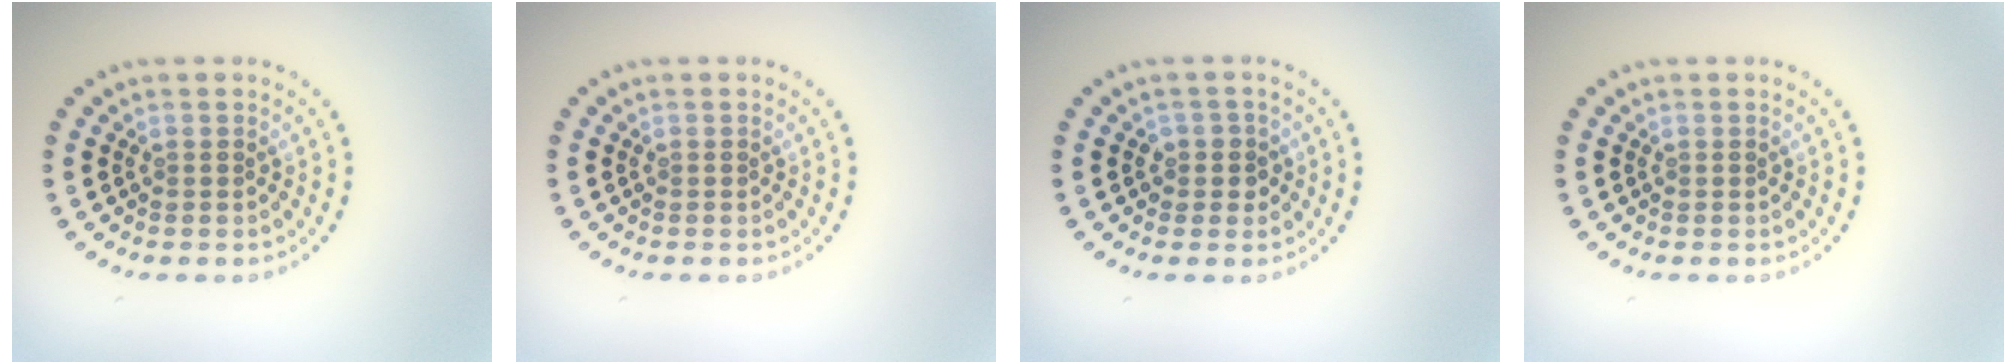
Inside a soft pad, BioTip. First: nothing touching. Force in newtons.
{"total": 0.0}
{"total": 1.7, "press": 1.5, "slide": 0.9}
{"total": 0.0}